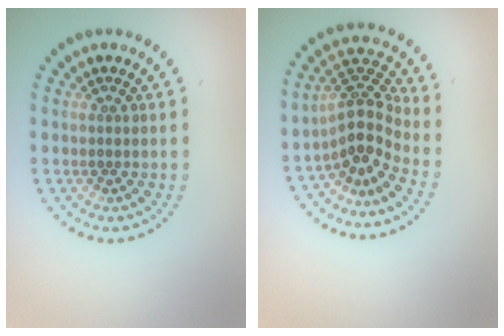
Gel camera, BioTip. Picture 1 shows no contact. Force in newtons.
{"total": 3.8, "press": 2.7, "slide": 2.6}